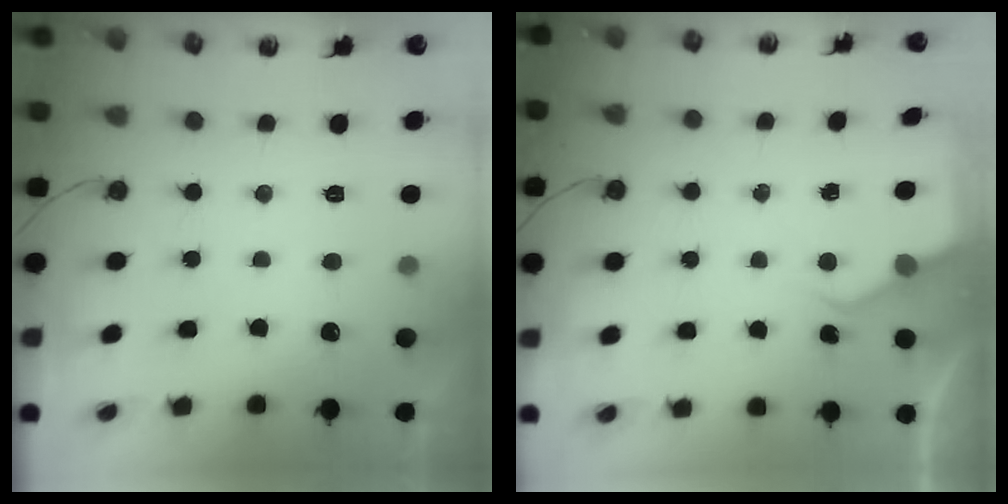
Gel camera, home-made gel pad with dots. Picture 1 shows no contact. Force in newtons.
{"total": 3.9, "press": 3.9, "slide": 0.4}